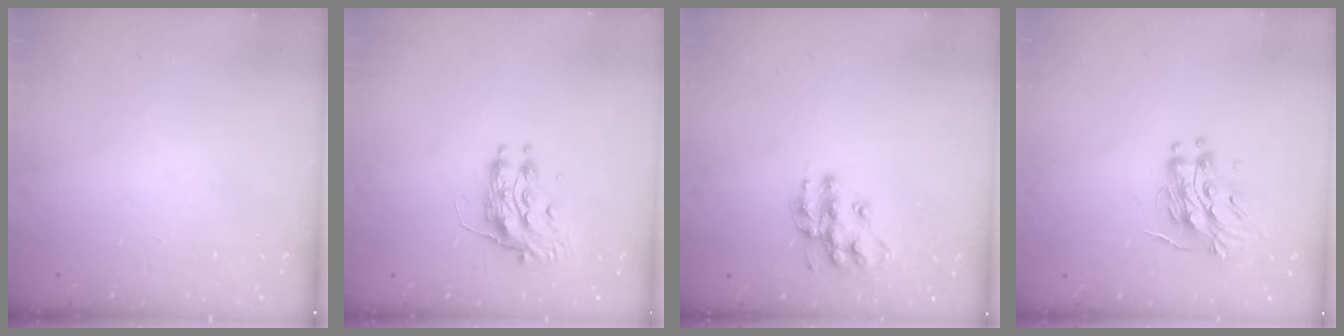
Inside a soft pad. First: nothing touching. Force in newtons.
{"total": 8.5, "press": 8.5, "slide": 0.3}
{"total": 12.6, "press": 12.5, "slide": 0.9}
{"total": 12.2, "press": 12.1, "slide": 1.2}